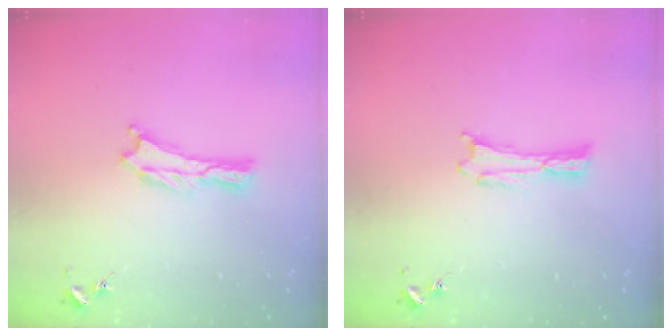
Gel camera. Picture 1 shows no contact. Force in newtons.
{"total": 0.0}